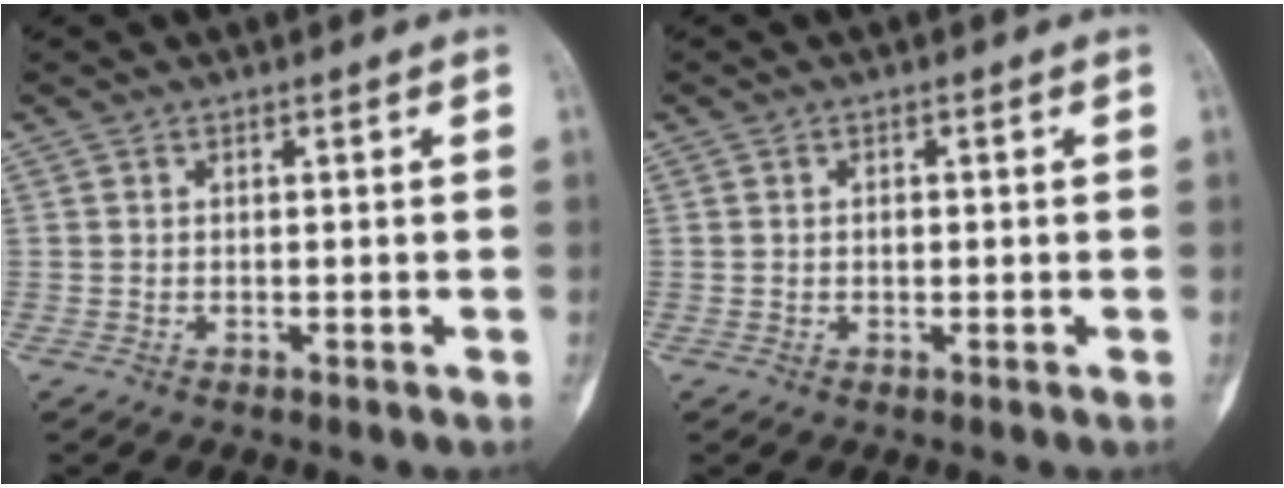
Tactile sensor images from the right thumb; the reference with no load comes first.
{"total": 0.9, "force": [-0.1, 0.5, 0.7], "torque": [-0.010, 0.002, -0.002]}